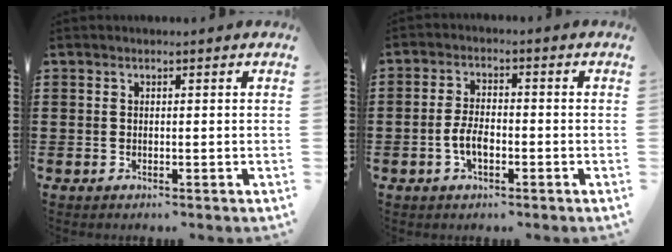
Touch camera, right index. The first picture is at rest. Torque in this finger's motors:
{"motor_torque": [1.82, 0.32, 0.54, 0.10]}